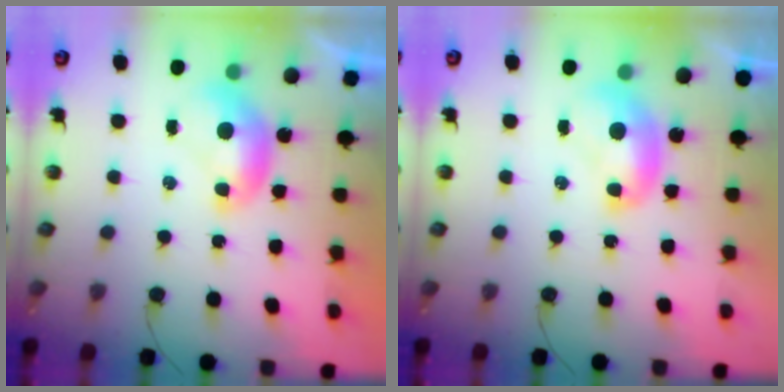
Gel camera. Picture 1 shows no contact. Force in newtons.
{"total": 1.4, "press": 1.4, "slide": 0.3}